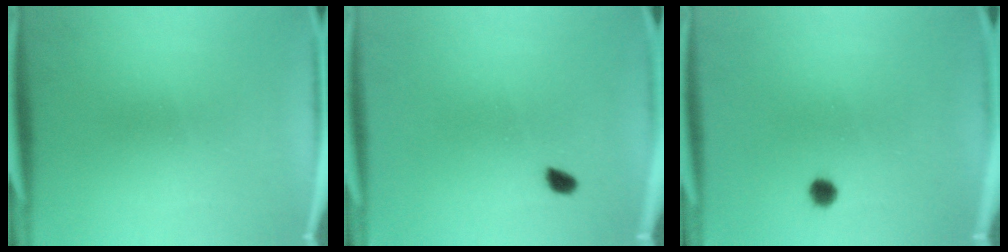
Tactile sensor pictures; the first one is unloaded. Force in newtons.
{"total": 1.7}
{"total": 1.8}